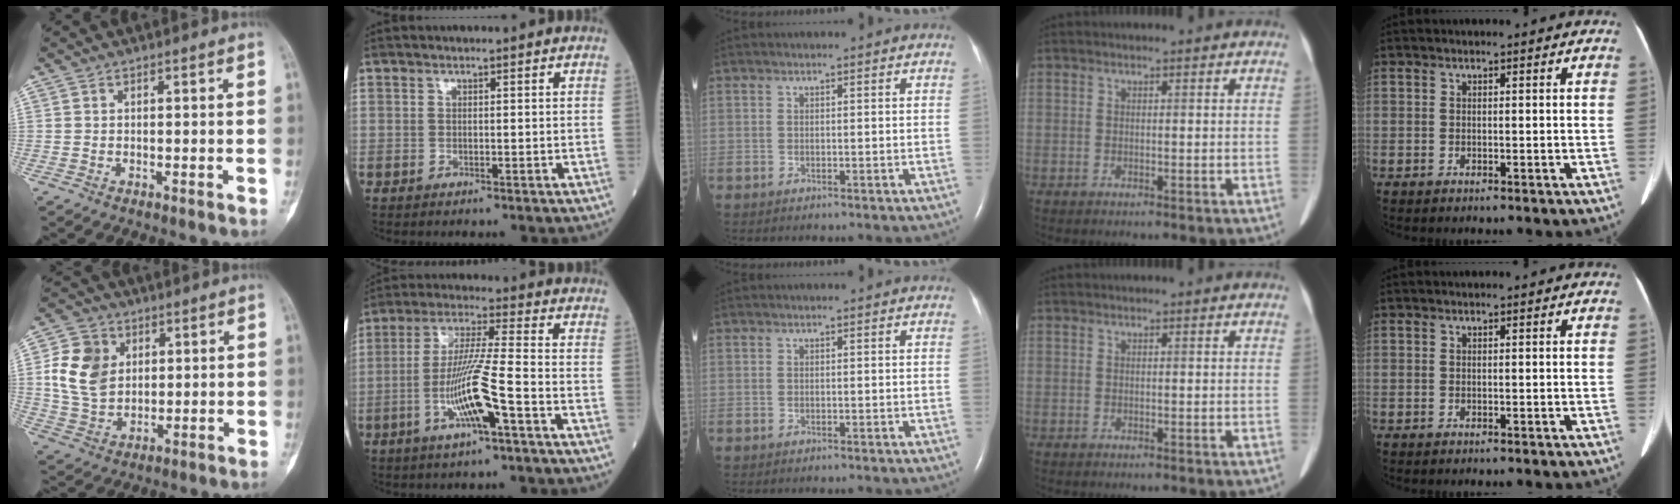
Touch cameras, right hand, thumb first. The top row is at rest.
{"thumb": {"total": 11.4, "force": [2.6, 8.9, 6.6], "torque": [-0.101, -0.002, 0.054]}, "index": {"total": 11.0, "force": [-3.9, -0.1, 10.3], "torque": [-0.202, -0.003, -0.075]}}